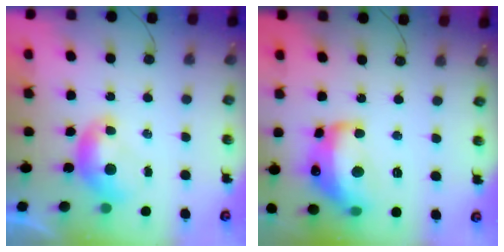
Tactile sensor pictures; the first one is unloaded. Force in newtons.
{"total": 12.4, "press": 12.4, "slide": 1.1}